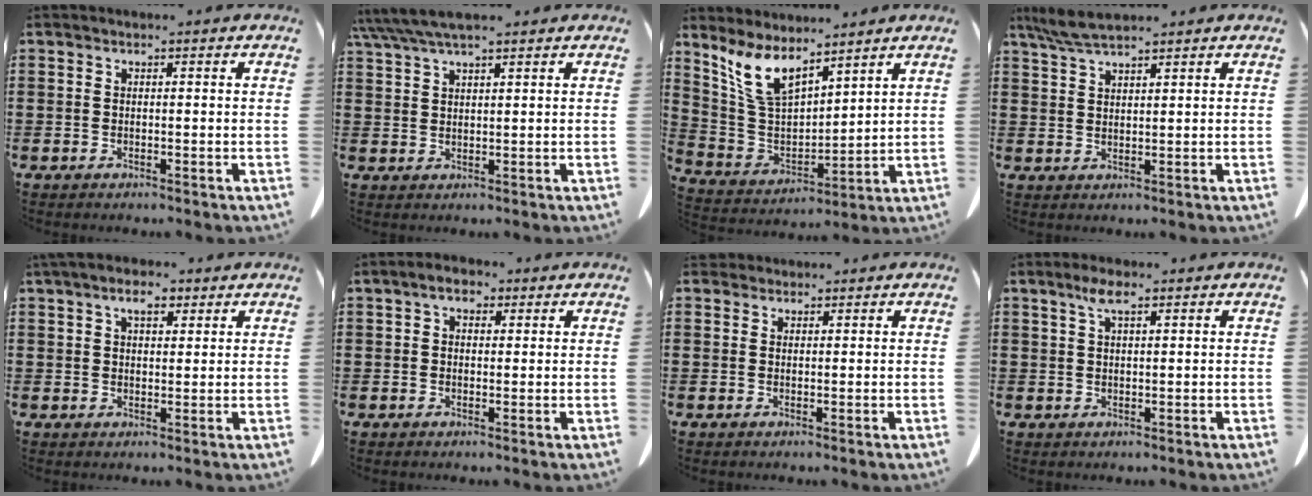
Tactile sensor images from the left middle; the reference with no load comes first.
{"total": 4.2, "force": [3.4, 0.5, 2.5], "torque": [-0.056, -0.005, 0.063]}
{"total": 9.1, "force": [7.1, 2.9, 4.9], "torque": [-0.119, -0.023, 0.133]}
{"total": 4.2, "force": [3.4, 0.7, 2.3], "torque": [-0.055, -0.002, 0.065]}
{"total": 4.4, "force": [2.8, 2.0, 2.7], "torque": [-0.055, 0.008, 0.046]}
{"total": 3.1, "force": [1.8, 1.6, 1.9], "torque": [-0.037, 0.007, 0.029]}
{"total": 1.6, "force": [1.4, 0.7, 0.3], "torque": [-0.011, 0.004, 0.029]}
{"total": 2.9, "force": [1.5, 1.0, 2.3], "torque": [-0.052, 0.007, 0.026]}